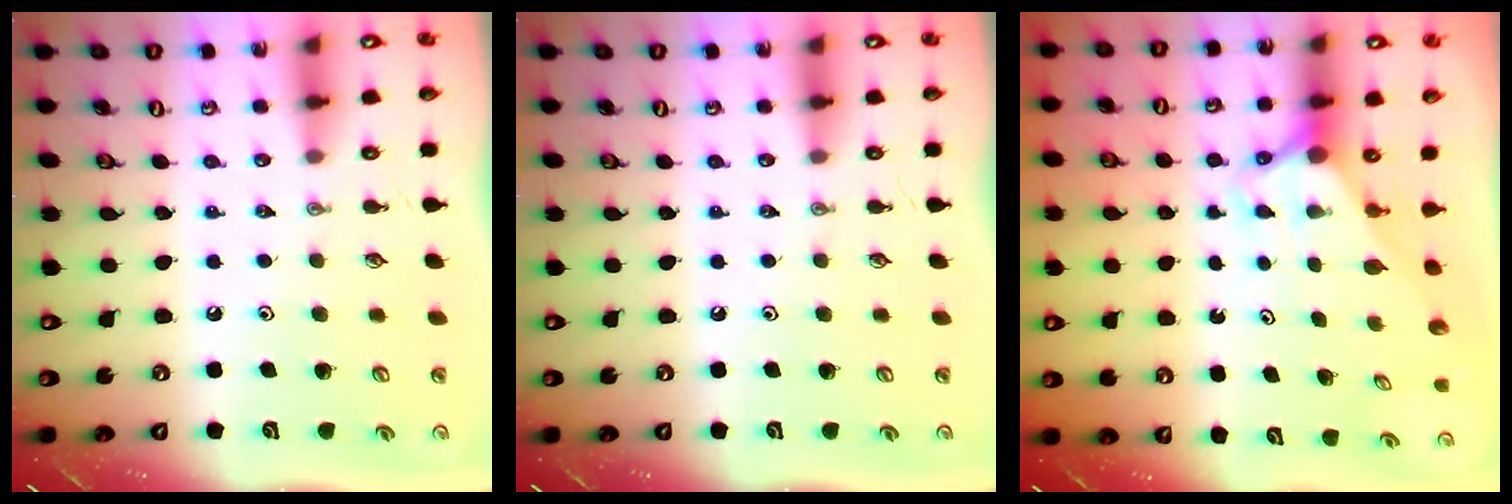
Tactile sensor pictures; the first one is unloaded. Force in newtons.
{"total": 0.0}
{"total": 2.7, "press": 2.7, "slide": 0.0}